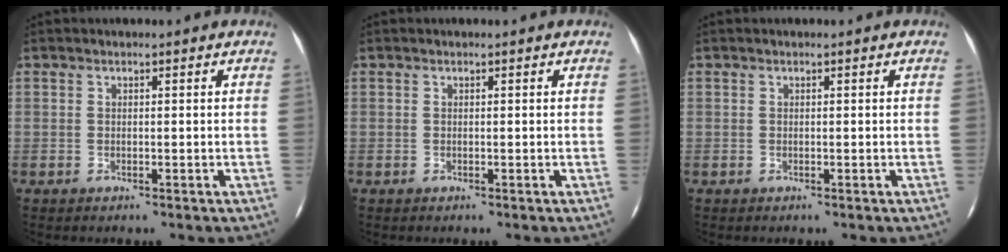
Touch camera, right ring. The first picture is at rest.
{"total": 0.0}
{"total": 0.0}